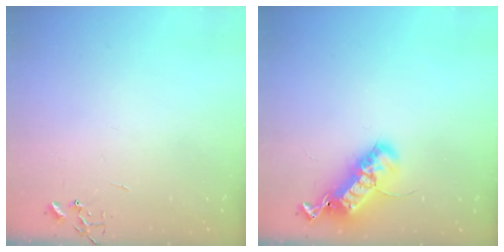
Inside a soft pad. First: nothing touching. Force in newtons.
{"total": 21.0, "press": 21.0, "slide": 0.4}